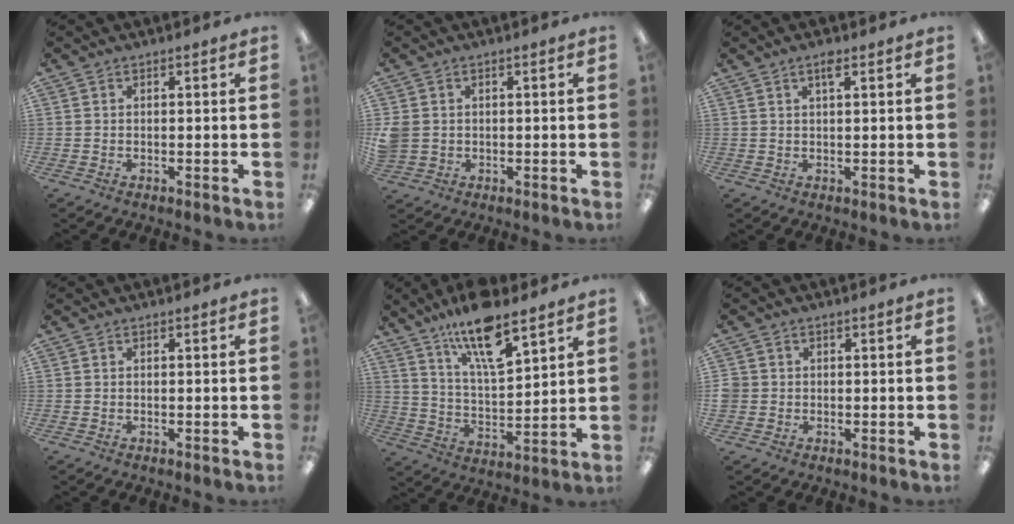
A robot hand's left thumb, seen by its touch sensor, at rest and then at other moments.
{"total": 3.4, "force": [0.3, 3.1, 1.1], "torque": [-0.023, 0.007, 0.009]}
{"total": 2.3, "force": [1.5, 0.5, 1.6], "torque": [-0.028, 0.001, 0.024]}
{"total": 0.0}
{"total": 15.7, "force": [11.4, 4.7, 9.6], "torque": [-0.165, -0.056, 0.191]}
{"total": 2.1, "force": [0.1, 2.1, 0.4], "torque": [-0.007, 0.003, 0.001]}